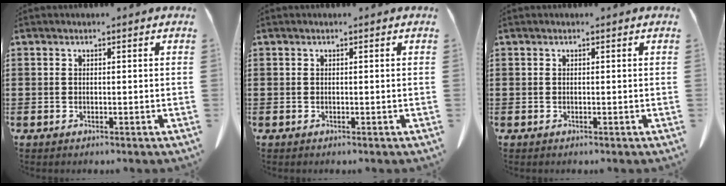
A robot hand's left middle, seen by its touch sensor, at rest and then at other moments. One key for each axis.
{"total": 0.0}
{"total": 0.0}